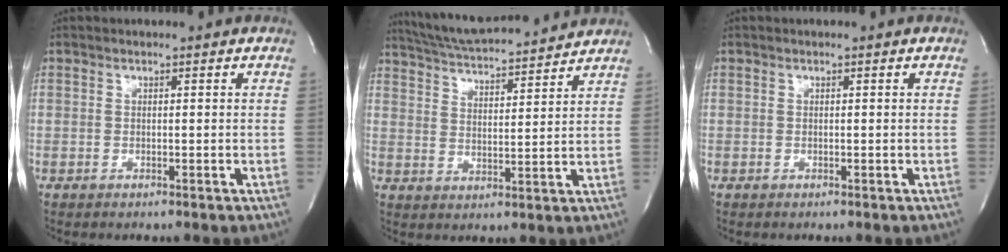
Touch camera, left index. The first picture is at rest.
{"total": 15.7, "force": [14.7, 1.4, 5.4], "torque": [-0.098, 0.020, 0.225]}
{"total": 0.0}